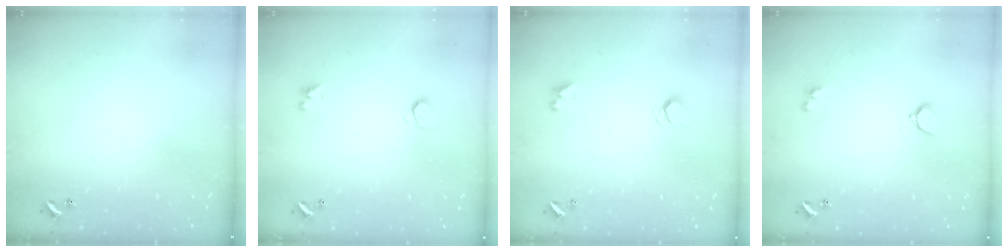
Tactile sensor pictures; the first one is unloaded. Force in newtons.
{"total": 0.6, "press": 0.5, "slide": 0.4}
{"total": 2.5, "press": 2.4, "slide": 0.7}
{"total": 3.9, "press": 3.8, "slide": 0.8}